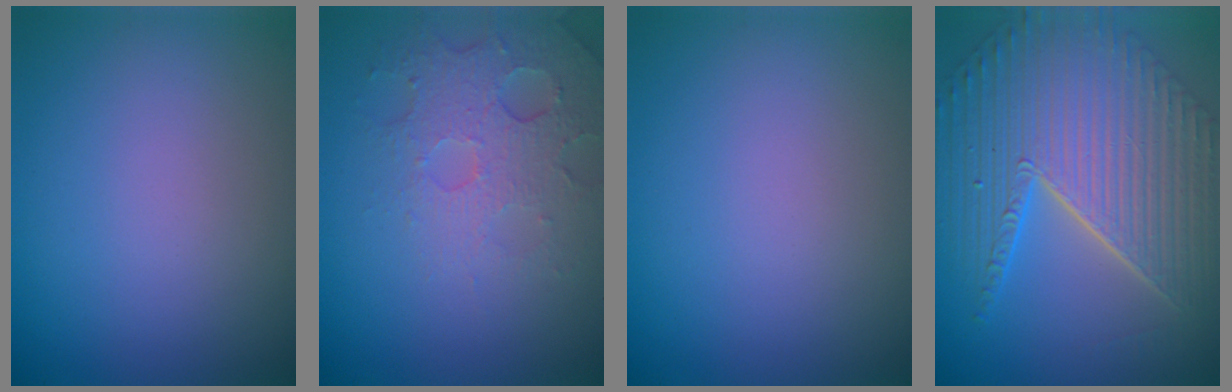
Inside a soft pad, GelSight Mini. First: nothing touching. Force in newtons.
{"total": 5.0, "press": 3.3, "slide": 3.7}
{"total": 0.0}
{"total": 11.0, "press": 7.3, "slide": 8.2}